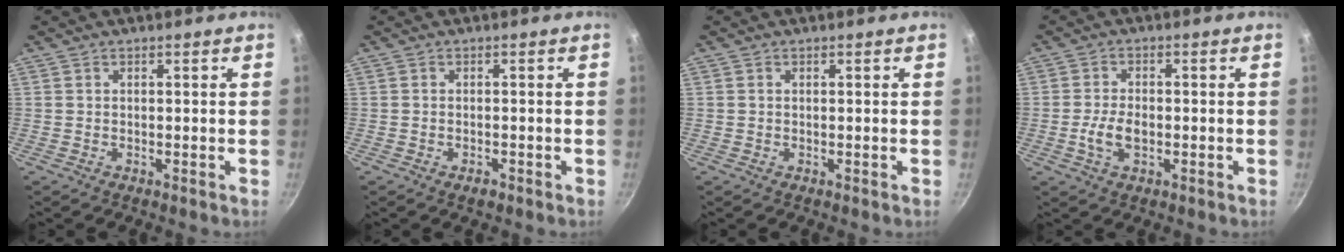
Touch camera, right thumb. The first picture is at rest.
{"total": 1.6, "force": [-1.0, 0.8, 1.0], "torque": [-0.018, 0.006, -0.015]}
{"total": 0.0}
{"total": 5.0, "force": [-1.1, 2.8, 4.0], "torque": [-0.075, 0.010, -0.023]}